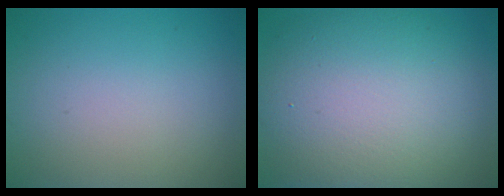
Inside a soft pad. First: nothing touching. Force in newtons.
{"total": 13.3, "press": 13.3, "slide": 1.0}